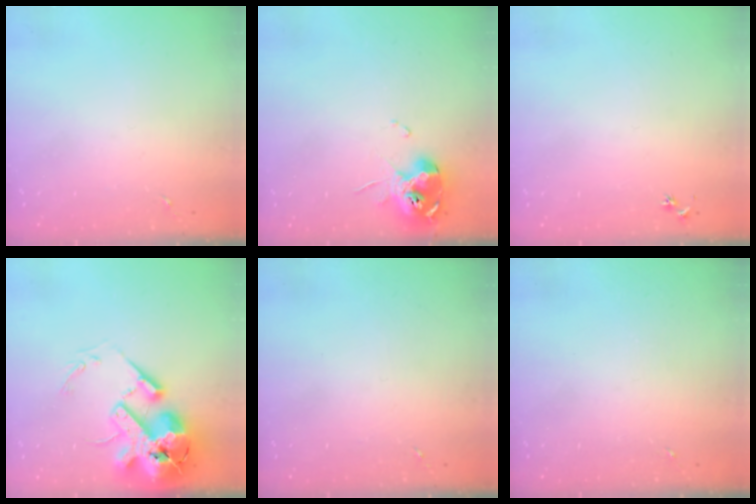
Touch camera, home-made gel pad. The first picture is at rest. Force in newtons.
{"total": 11.0, "press": 10.9, "slide": 1.3}
{"total": 3.0, "press": 2.9, "slide": 0.3}
{"total": 23.0, "press": 22.7, "slide": 3.8}
{"total": 0.0}
{"total": 0.0}